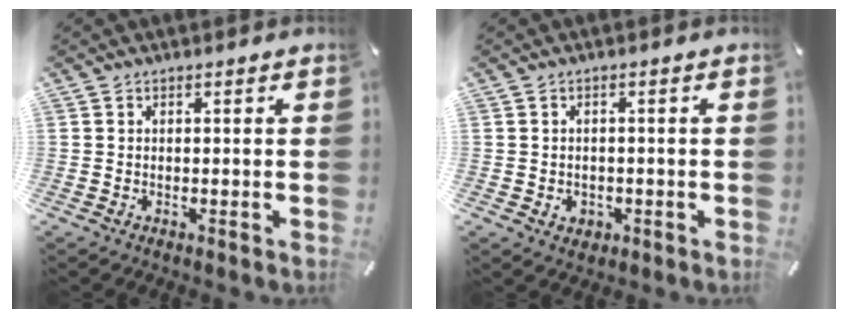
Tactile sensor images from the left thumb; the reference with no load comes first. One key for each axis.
{"total": 2.3, "fx": -0.5, "fy": 2.1, "fz": 0.8, "tx": -0.010, "ty": 0.000, "tz": -0.013}